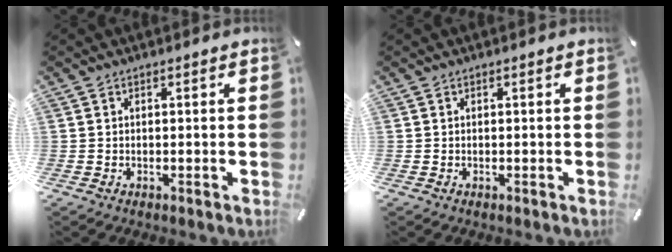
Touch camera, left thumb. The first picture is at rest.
{"total": 0.0}